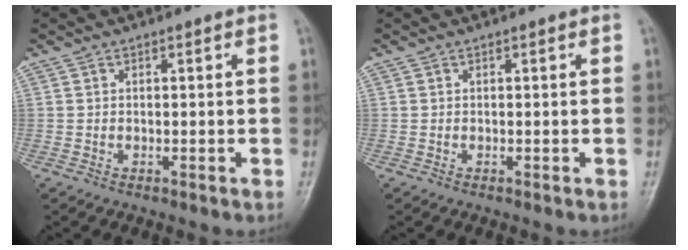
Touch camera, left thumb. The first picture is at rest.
{"total": 0.0}